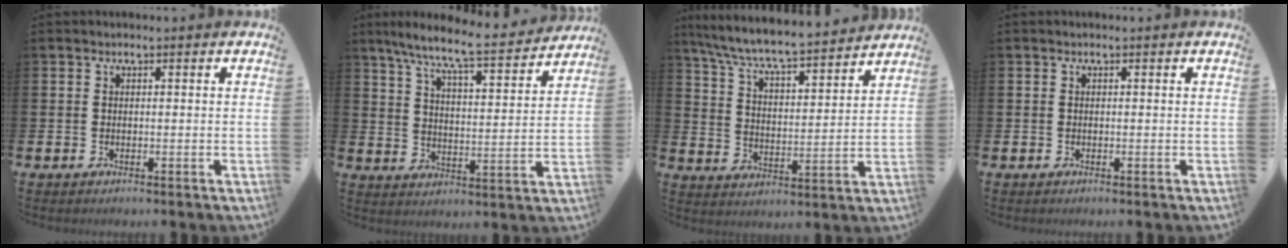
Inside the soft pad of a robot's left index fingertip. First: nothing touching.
{"total": 8.7, "force": [7.8, 0.5, 3.9], "torque": [-0.098, -0.053, 0.130]}
{"total": 7.6, "force": [7.2, 0.5, 2.3], "torque": [-0.078, -0.060, 0.123]}
{"total": 0.0}